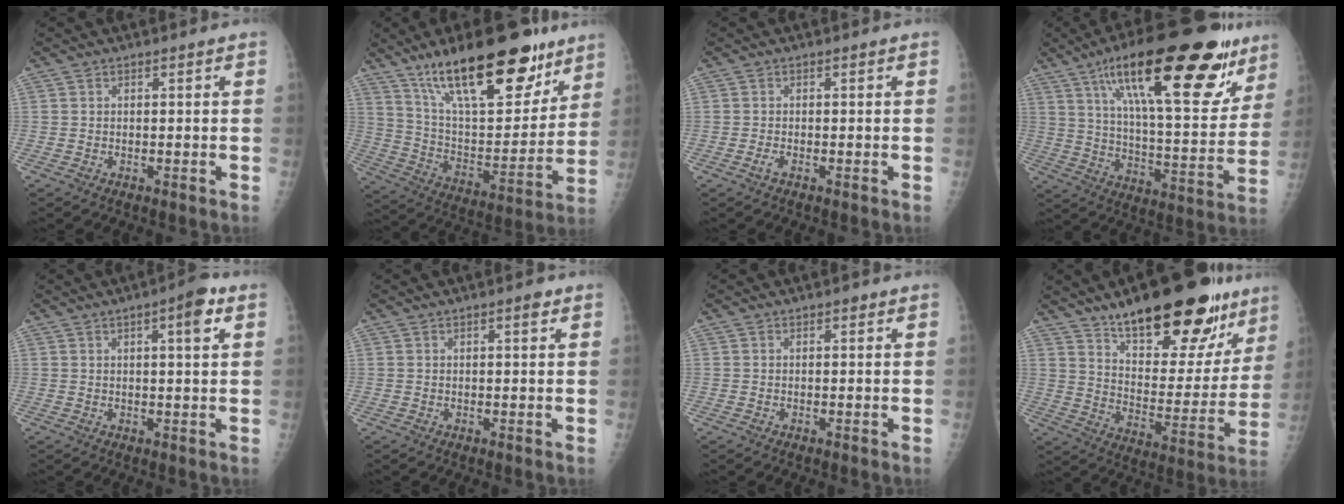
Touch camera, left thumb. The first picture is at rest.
{"total": 26.5, "force": [17.3, 9.8, 17.5], "torque": [-0.239, -0.057, 0.286]}
{"total": 0.8, "force": [-0.6, 0.2, 0.5], "torque": [-0.014, -0.003, -0.014]}
{"total": 30.8, "force": [17.3, 9.9, 23.4], "torque": [-0.326, -0.037, 0.271]}
{"total": 5.2, "force": [2.2, 1.2, 4.6], "torque": [-0.062, -0.001, 0.026]}
{"total": 1.6, "force": [0.8, 0.6, 1.3], "torque": [-0.015, 0.000, 0.009]}
{"total": 0.6, "force": [0.2, 0.4, 0.3], "torque": [0.001, 0.001, -0.001]}
{"total": 26.0, "force": [17.4, 10.1, 16.5], "torque": [-0.193, -0.073, 0.262]}